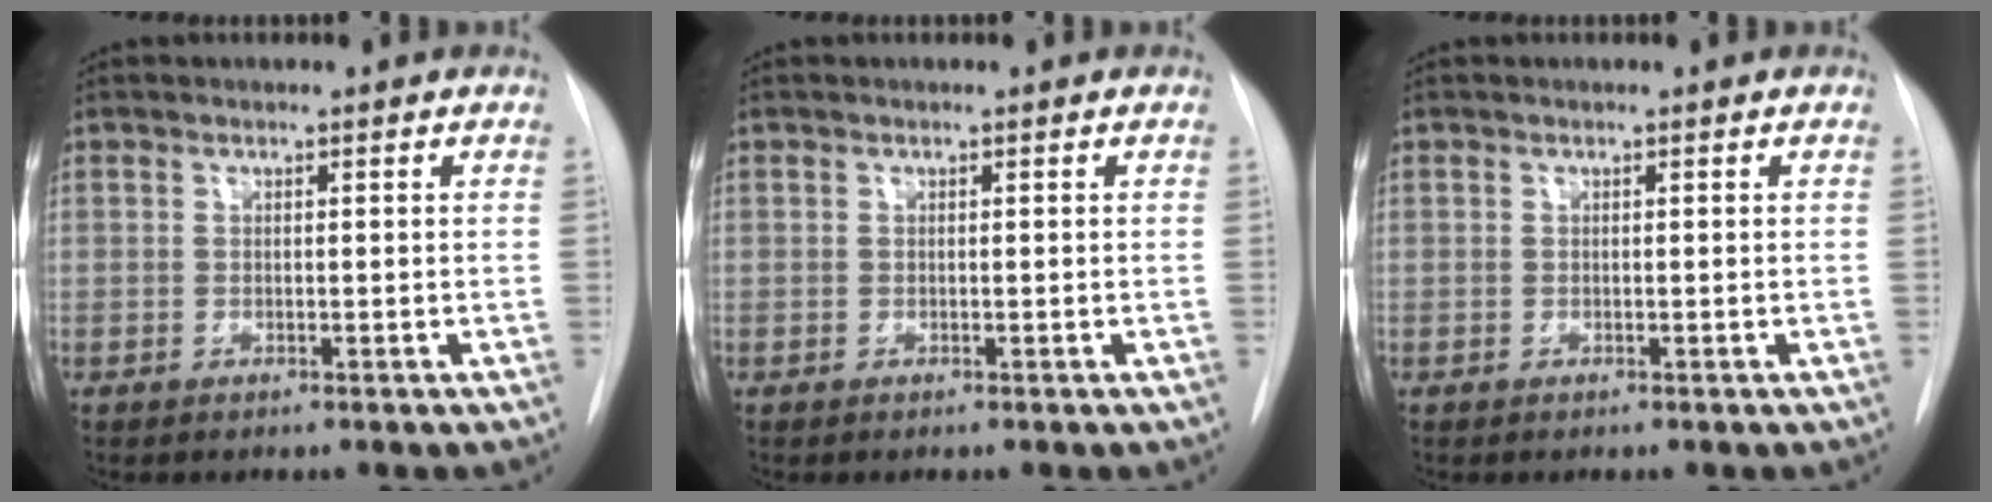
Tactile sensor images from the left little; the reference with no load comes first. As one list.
[{"total": 0.0}, {"total": 0.0}]